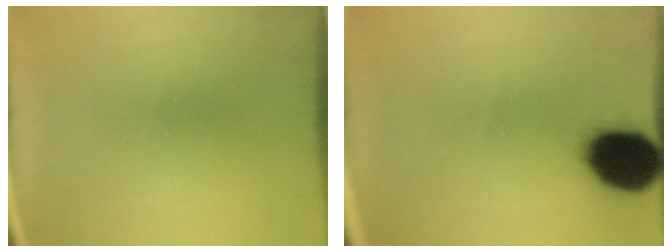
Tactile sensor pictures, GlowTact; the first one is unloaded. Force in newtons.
{"total": 17.2}